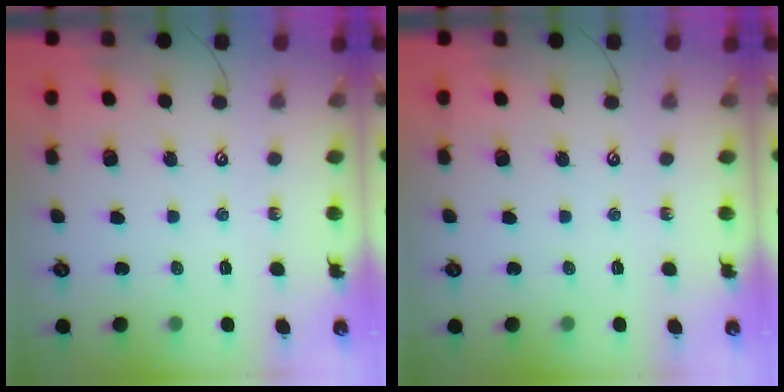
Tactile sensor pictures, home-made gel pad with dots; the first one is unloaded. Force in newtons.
{"total": 0.0}